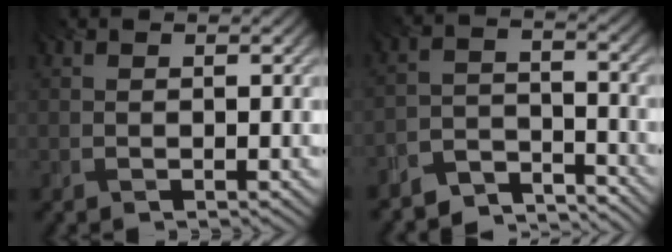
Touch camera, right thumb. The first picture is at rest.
{"total": 6.6, "force": [-6.0, 2.2, 1.7], "torque": [-0.030, -0.004, -0.119]}